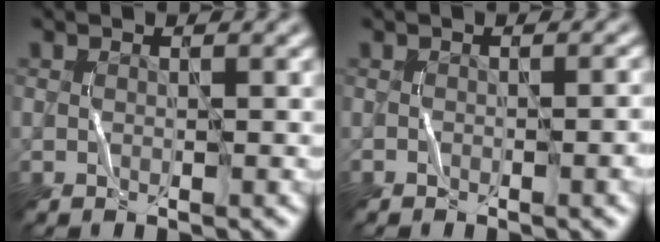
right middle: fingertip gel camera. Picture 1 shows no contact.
{"total": 3.1, "force": [-1.1, 1.3, 2.6], "torque": [-0.013, 0.015, -0.011]}